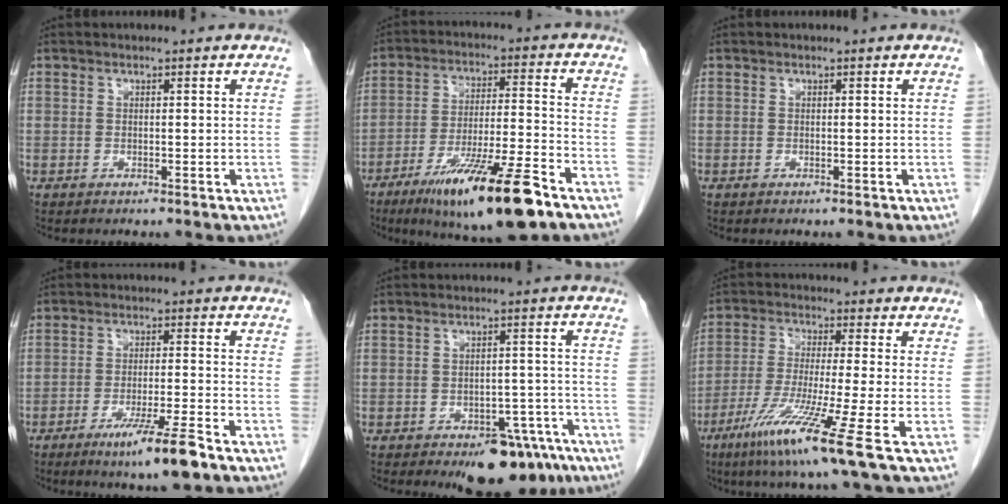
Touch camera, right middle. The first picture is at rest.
{"total": 16.5, "force": [-10.3, 1.5, 12.8], "torque": [-0.206, -0.028, -0.171]}
{"total": 0.0}
{"total": 7.5, "force": [-4.9, -0.4, 5.8], "torque": [-0.097, -0.018, -0.083]}
{"total": 9.4, "force": [-6.5, 4.2, 5.4], "torque": [-0.049, 0.013, -0.088]}
{"total": 11.9, "force": [-6.5, -1.7, 9.8], "torque": [-0.190, -0.044, -0.121]}